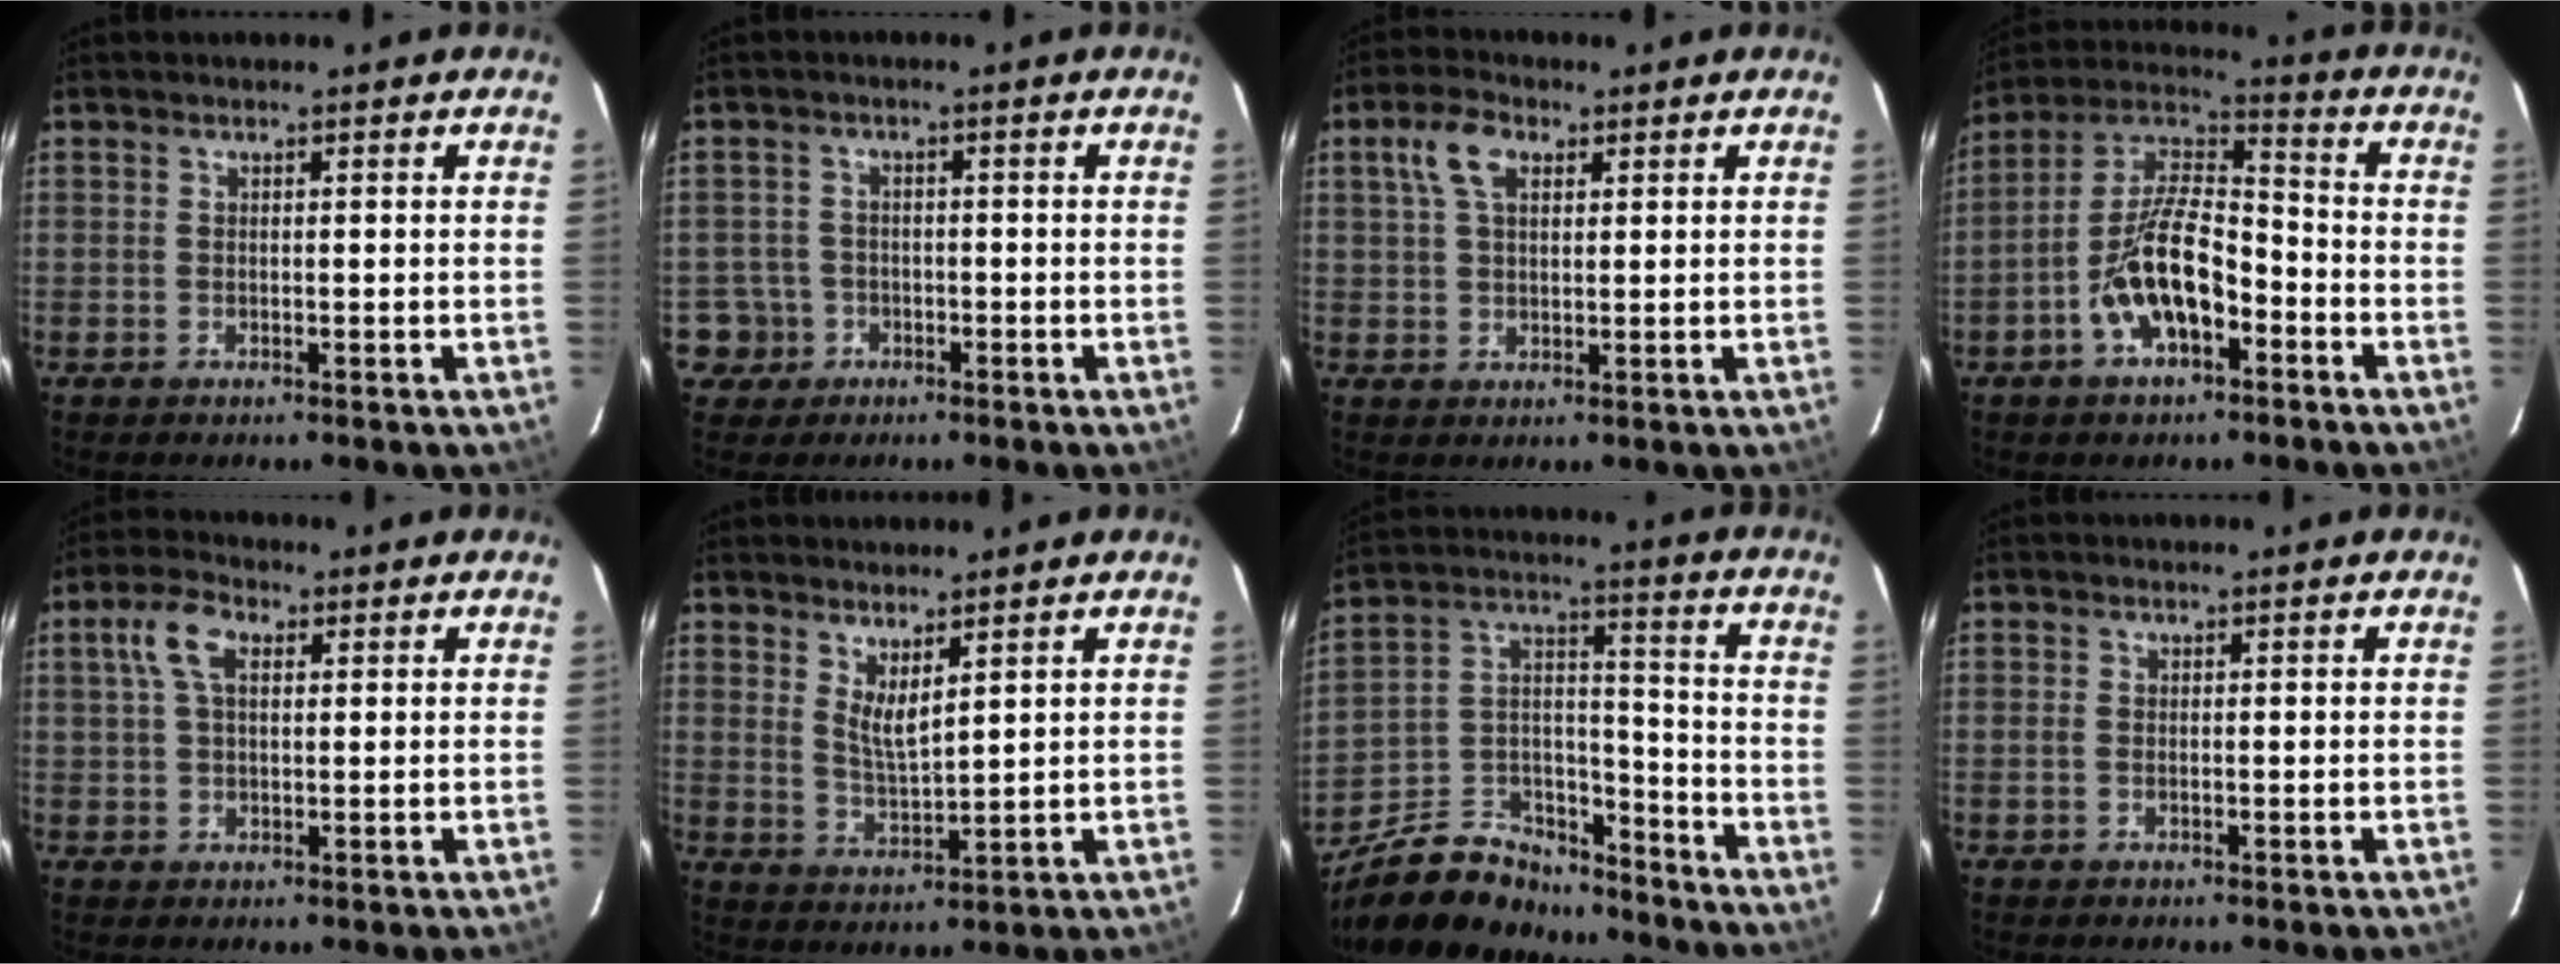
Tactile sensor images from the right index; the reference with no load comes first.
{"total": 4.5, "force": [-1.7, 4.1, -0.1], "torque": [-0.003, 0.024, -0.030]}
{"total": 5.8, "force": [2.3, 3.2, 4.2], "torque": [-0.084, 0.019, 0.045]}
{"total": 13.9, "force": [-5.8, 6.1, 11.0], "torque": [-0.220, 0.011, -0.106]}
{"total": 5.8, "force": [1.9, 3.2, 4.5], "torque": [-0.092, 0.020, 0.035]}
{"total": 4.6, "force": [3.1, 1.0, 3.2], "torque": [-0.057, -0.012, 0.056]}
{"total": 17.7, "force": [-13.6, 8.9, 7.2], "torque": [-0.158, 0.049, -0.214]}
{"total": 0.8, "force": [-0.2, 0.5, 0.6], "torque": [-0.014, 0.000, -0.006]}